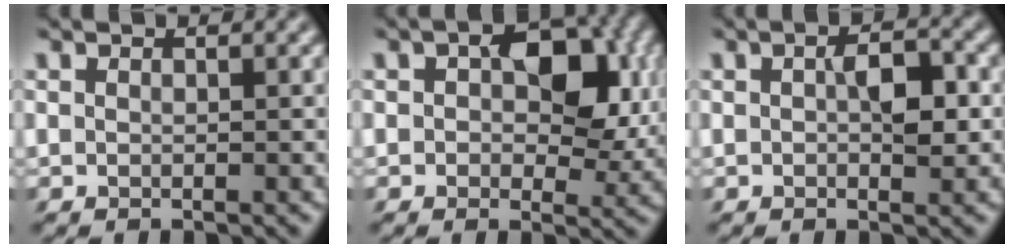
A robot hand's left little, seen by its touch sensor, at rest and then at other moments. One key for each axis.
{"total": 9.7, "fx": 1.5, "fy": 6.0, "fz": 7.5, "tx": -0.131, "ty": -0.003, "tz": 0.023}
{"total": 4.0, "fx": 0.0, "fy": 2.1, "fz": 3.4, "tx": -0.062, "ty": 0.002, "tz": -0.001}